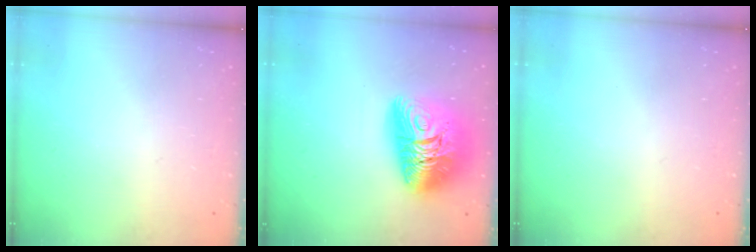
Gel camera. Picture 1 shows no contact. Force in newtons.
{"total": 17.6, "press": 17.5, "slide": 1.7}
{"total": 0.0}